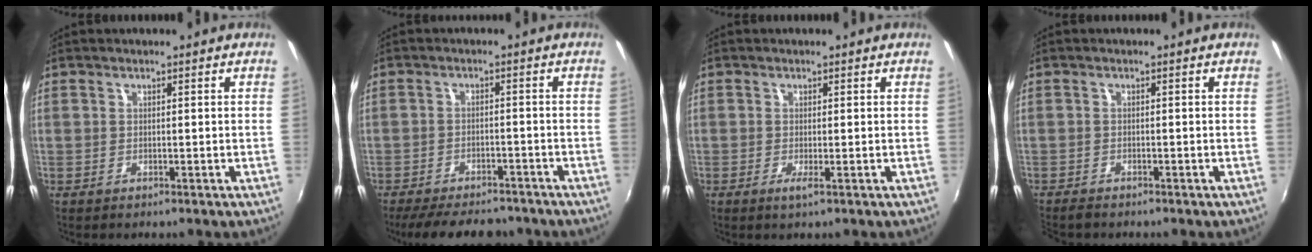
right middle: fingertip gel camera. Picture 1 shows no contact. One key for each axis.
{"total": 13.2, "fx": -11.0, "fy": 4.6, "fz": 5.7, "tx": -0.127, "ty": -0.018, "tz": -0.157}
{"total": 1.2, "fx": -0.4, "fy": -0.2, "fz": 1.1, "tx": -0.022, "ty": -0.006, "tz": -0.010}
{"total": 2.1, "fx": -2.0, "fy": 0.4, "fz": 0.5, "tx": -0.017, "ty": -0.011, "tz": -0.039}